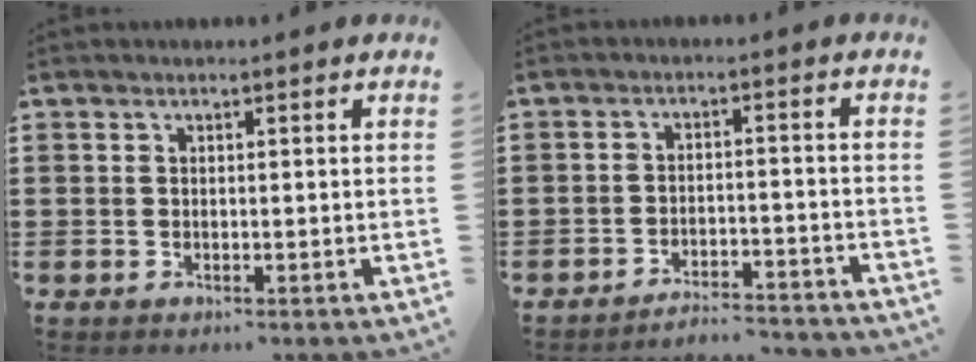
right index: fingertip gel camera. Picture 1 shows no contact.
{"total": 3.8, "force": [-3.8, 0.1, 0.5], "torque": [-0.012, 0.002, -0.079]}